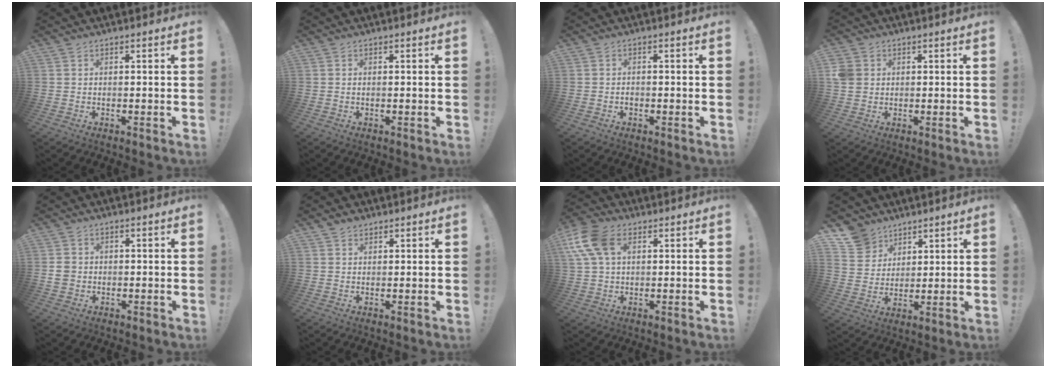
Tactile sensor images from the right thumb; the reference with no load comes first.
{"total": 0.0}
{"total": 1.1, "force": [-0.8, 0.7, 0.5], "torque": [-0.009, 0.003, -0.014]}
{"total": 4.2, "force": [1.0, 3.8, 1.6], "torque": [-0.031, 0.003, 0.022]}
{"total": 3.3, "force": [-0.1, 3.0, 1.4], "torque": [-0.016, -0.001, -0.002]}
{"total": 2.0, "force": [1.6, 1.1, 0.5], "torque": [-0.006, -0.006, 0.029]}
{"total": 12.6, "force": [4.4, 7.8, 8.9], "torque": [-0.186, -0.003, 0.086]}
{"total": 9.4, "force": [6.8, 6.4, 1.1], "torque": [-0.025, -0.053, 0.135]}